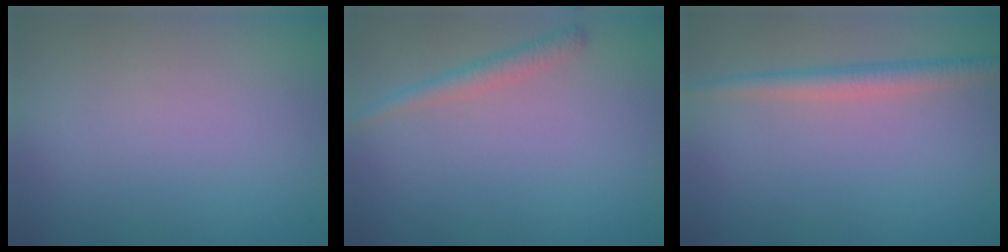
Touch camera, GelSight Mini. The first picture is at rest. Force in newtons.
{"total": 1.7, "press": 1.7, "slide": 0.1}
{"total": 2.4, "press": 2.4, "slide": 0.1}